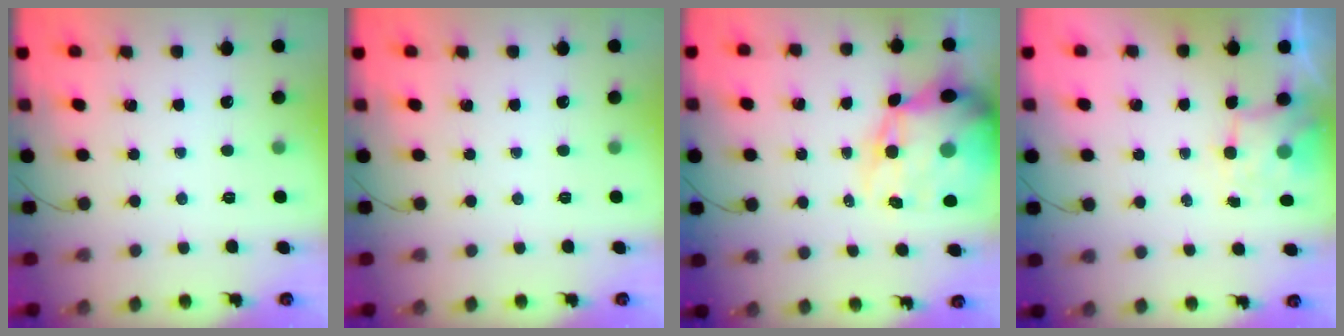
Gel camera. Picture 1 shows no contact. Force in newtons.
{"total": 0.0}
{"total": 17.3, "press": 16.7, "slide": 4.4}
{"total": 4.4, "press": 4.4, "slide": 0.7}